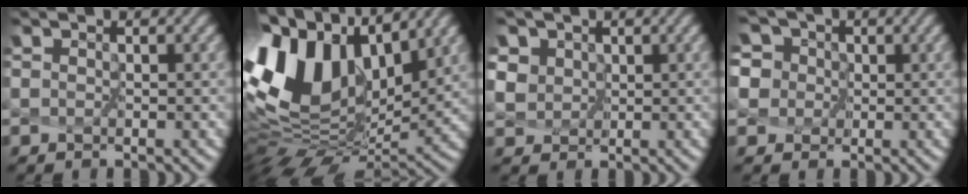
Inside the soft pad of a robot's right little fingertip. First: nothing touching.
{"total": 13.0, "force": [3.2, 8.4, 9.5], "torque": [-0.204, 0.014, 0.070]}
{"total": 4.5, "force": [2.7, 3.3, 1.4], "torque": [-0.059, 0.001, 0.054]}
{"total": 7.0, "force": [2.9, 5.5, 3.3], "torque": [-0.057, 0.030, 0.031]}